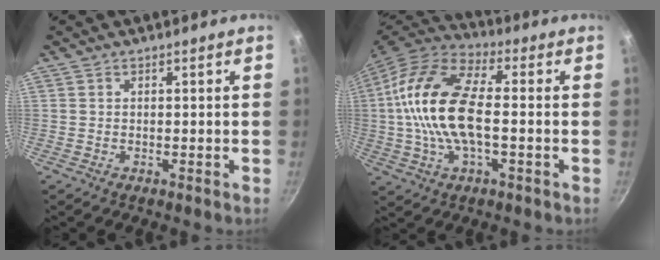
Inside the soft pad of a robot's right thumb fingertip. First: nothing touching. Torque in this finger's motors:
{"motor_torque": [0.72, 0.53, 2.64, -0.13, 0.84]}